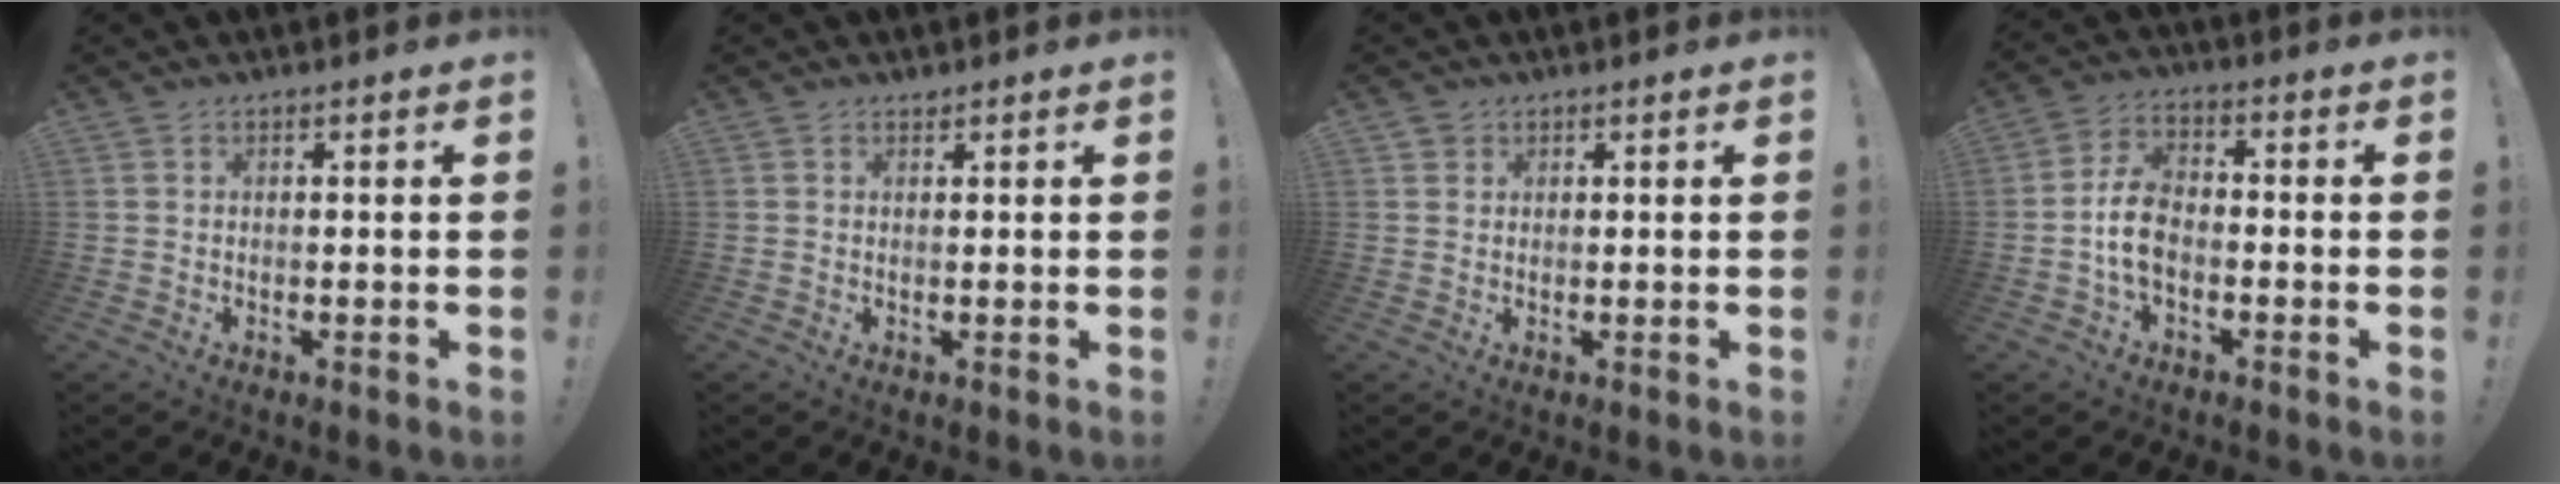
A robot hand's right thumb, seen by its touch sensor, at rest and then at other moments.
{"total": 0.8, "force": [0.8, 0.0, 0.0], "torque": [0.014, -0.009, 0.013]}
{"total": 1.4, "force": [1.0, 0.9, 0.2], "torque": [0.001, -0.004, 0.017]}
{"total": 9.0, "force": [-2.2, 5.7, 6.6], "torque": [-0.130, 0.012, -0.037]}